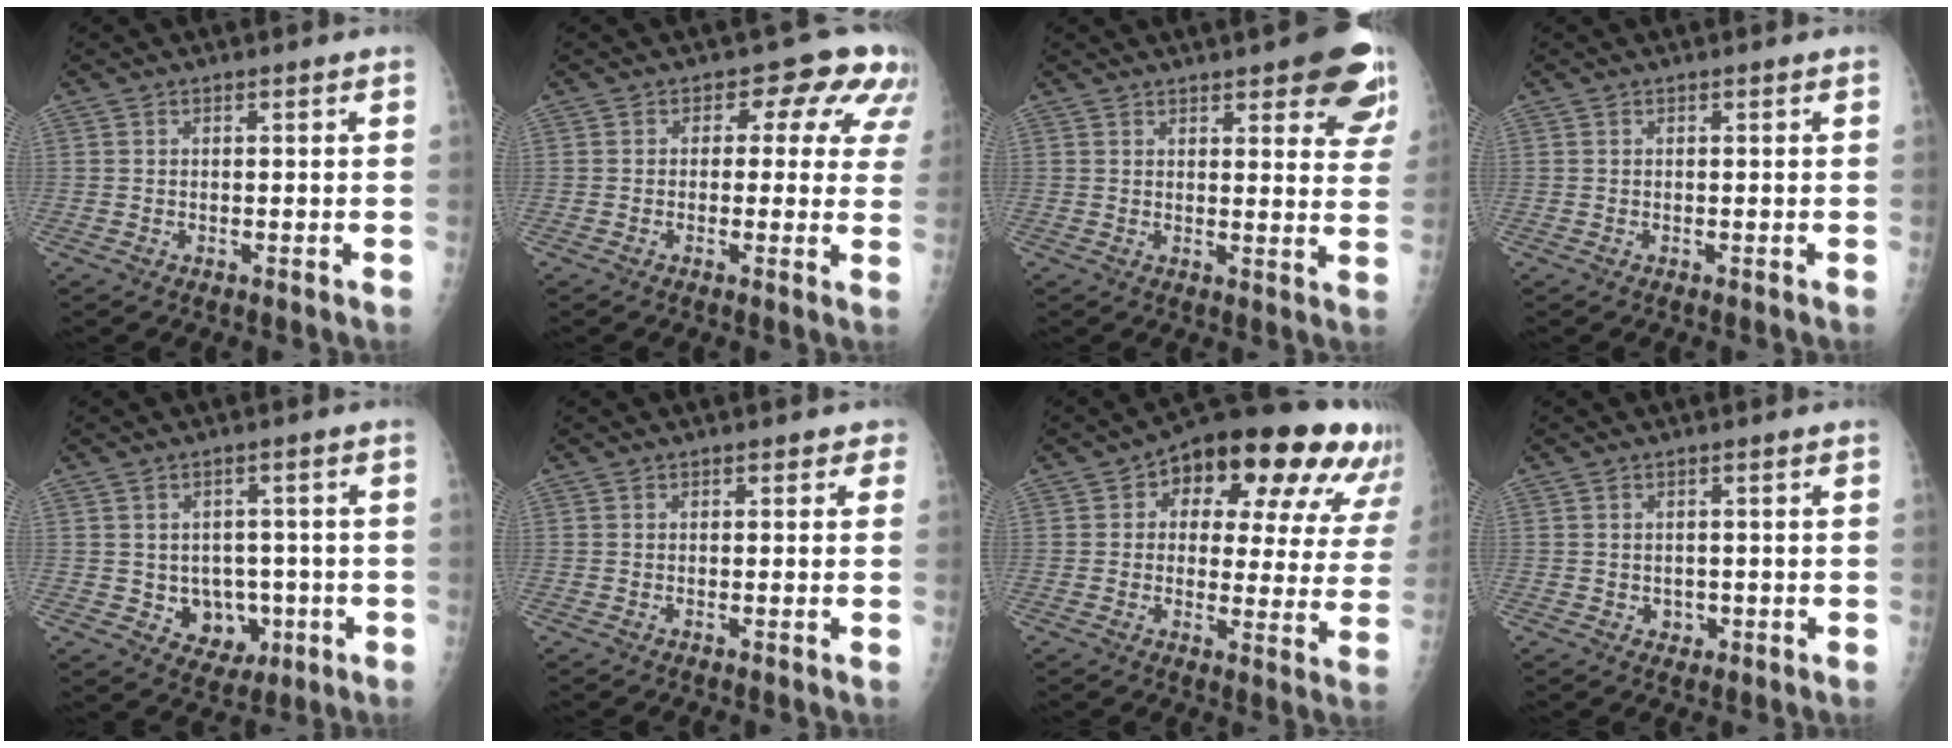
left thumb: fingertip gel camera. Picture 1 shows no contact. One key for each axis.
{"total": 8.8, "fx": 3.7, "fy": 5.7, "fz": 5.6, "tx": -0.010, "ty": -0.004, "tz": 0.025}
{"total": 14.2, "fx": 9.0, "fy": 4.4, "fz": 10.1, "tx": -0.090, "ty": -0.039, "tz": 0.097}
{"total": 0.0}
{"total": 7.4, "fx": -1.4, "fy": 6.3, "fz": 3.7, "tx": -0.015, "ty": 0.007, "tz": -0.004}
{"total": 1.5, "fx": 0.8, "fy": 1.1, "fz": 0.7, "tx": 0.013, "ty": 0.001, "tz": 0.002}
{"total": 22.2, "fx": 11.2, "fy": 11.2, "fz": 15.5, "tx": -0.170, "ty": 0.005, "tz": 0.142}
{"total": 1.7, "fx": -0.3, "fy": 1.5, "fz": 0.7, "tx": -0.004, "ty": 0.001, "tz": 0.001}